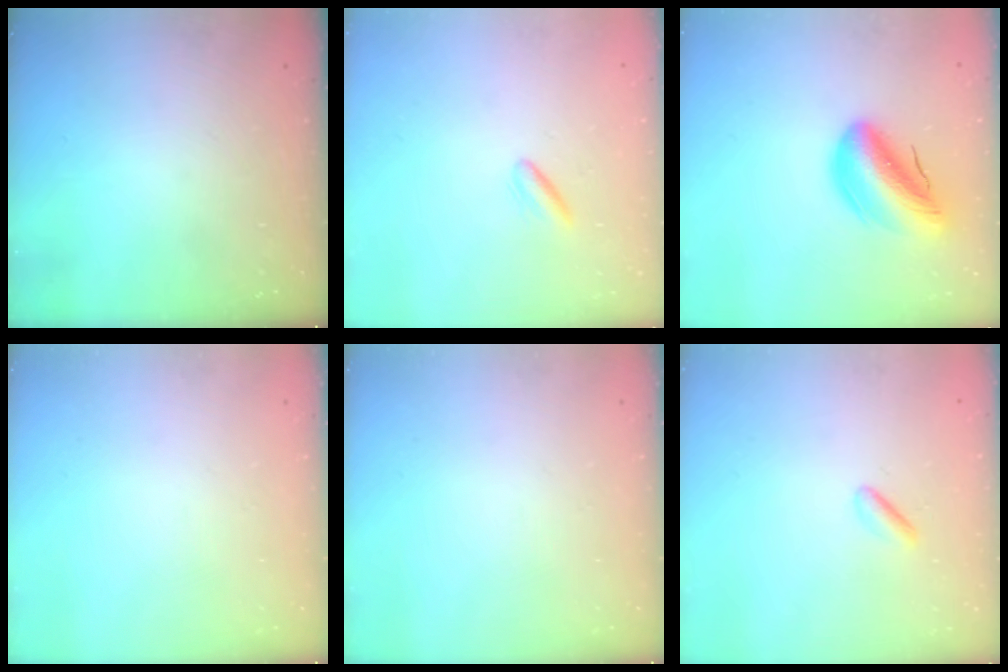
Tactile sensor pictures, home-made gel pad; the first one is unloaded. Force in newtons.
{"total": 2.1, "press": 1.9, "slide": 0.9}
{"total": 12.0, "press": 11.6, "slide": 3.1}
{"total": 0.0}
{"total": 0.0}
{"total": 1.6, "press": 1.3, "slide": 0.9}